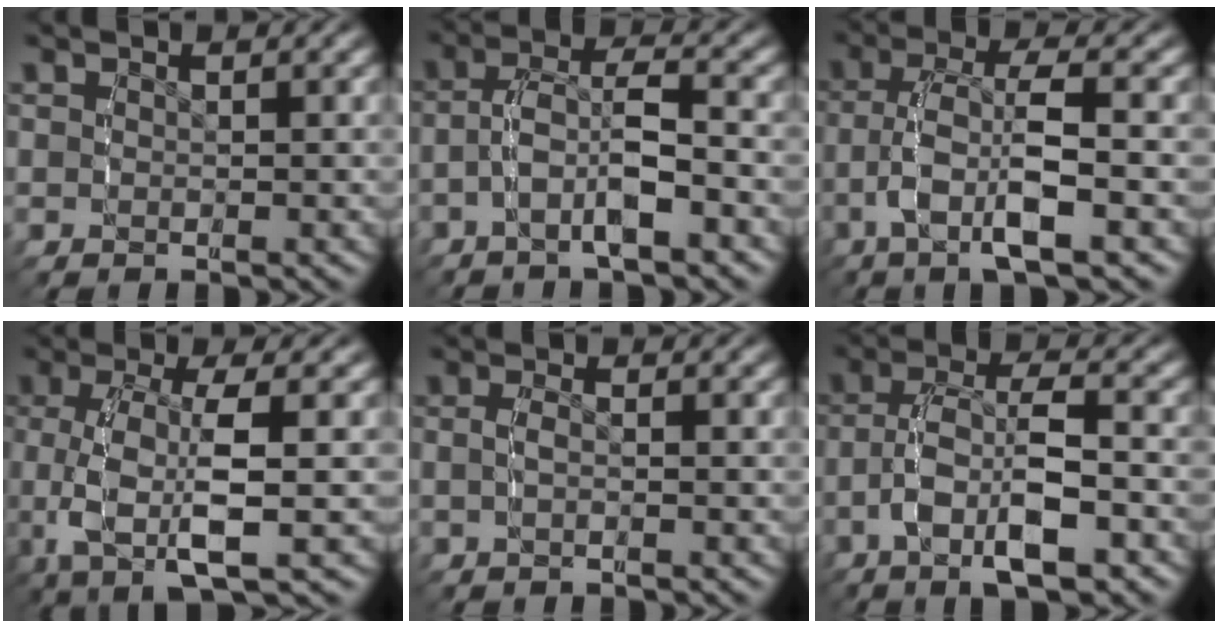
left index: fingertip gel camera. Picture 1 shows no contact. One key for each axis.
{"total": 4.1, "fx": -1.8, "fy": 2.0, "fz": 3.1, "tx": -0.066, "ty": 0.000, "tz": -0.036}
{"total": 5.8, "fx": -1.4, "fy": 2.7, "fz": 4.9, "tx": -0.105, "ty": -0.004, "tz": -0.026}
{"total": 8.1, "fx": -1.4, "fy": 4.3, "fz": 6.7, "tx": -0.154, "ty": -0.025, "tz": -0.014}
{"total": 1.5, "fx": -0.8, "fy": 0.7, "fz": 1.1, "tx": -0.031, "ty": -0.002, "tz": -0.019}
{"total": 5.8, "fx": -1.9, "fy": 2.9, "fz": 4.6, "tx": -0.090, "ty": -0.001, "tz": -0.034}